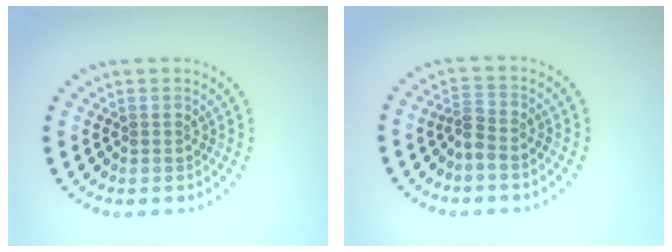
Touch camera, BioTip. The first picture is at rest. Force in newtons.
{"total": 1.6, "press": 1.3, "slide": 1.0}